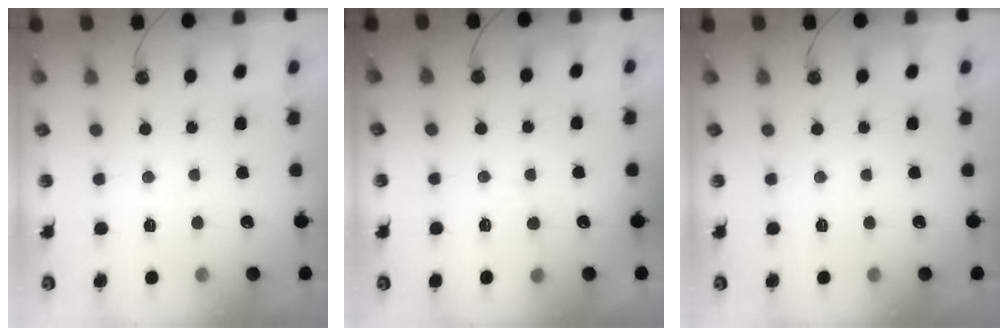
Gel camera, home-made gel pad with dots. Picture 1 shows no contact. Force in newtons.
{"total": 4.1, "press": 3.8, "slide": 1.5}
{"total": 0.0}